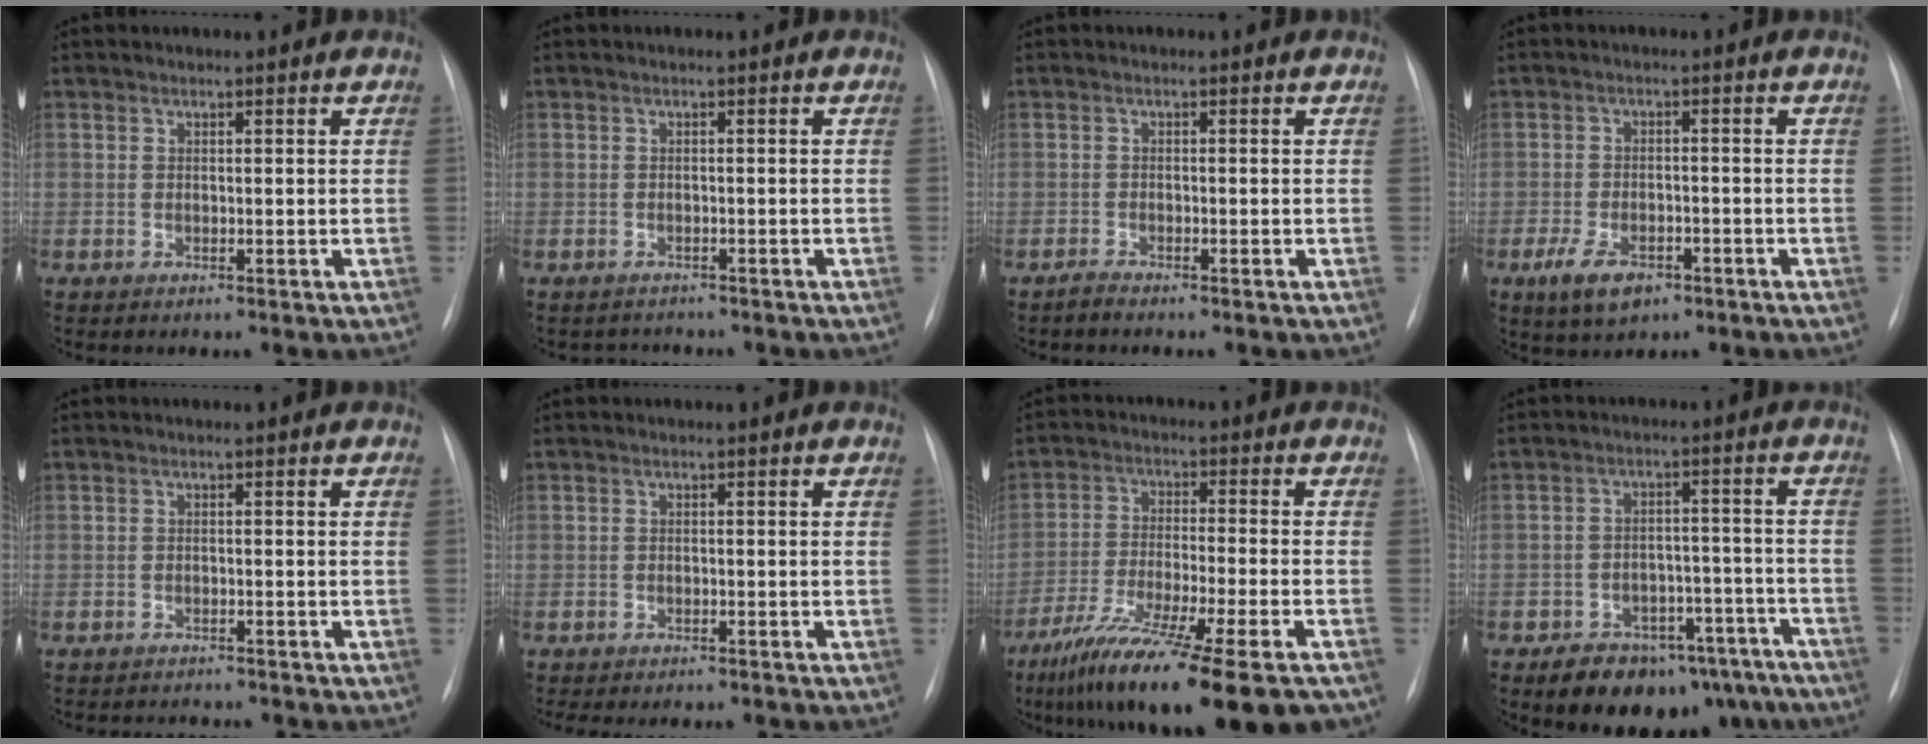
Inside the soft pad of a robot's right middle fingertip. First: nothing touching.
{"total": 1.6, "force": [-1.3, 0.6, -0.6], "torque": [0.007, -0.002, -0.020]}
{"total": 1.2, "force": [-1.1, 0.1, 0.4], "torque": [-0.014, -0.002, -0.020]}
{"total": 5.6, "force": [-3.0, 2.9, 3.7], "torque": [-0.079, -0.004, -0.048]}
{"total": 2.7, "force": [-2.7, 0.3, 0.1], "torque": [0.001, -0.007, -0.036]}
{"total": 7.7, "force": [-6.7, 2.1, 3.2], "torque": [-0.040, 0.001, -0.086]}
{"total": 20.3, "force": [-14.3, 2.0, 14.2], "torque": [-0.210, -0.046, -0.233]}
{"total": 15.7, "force": [-12.3, 7.9, 5.8], "torque": [-0.048, 0.035, -0.155]}